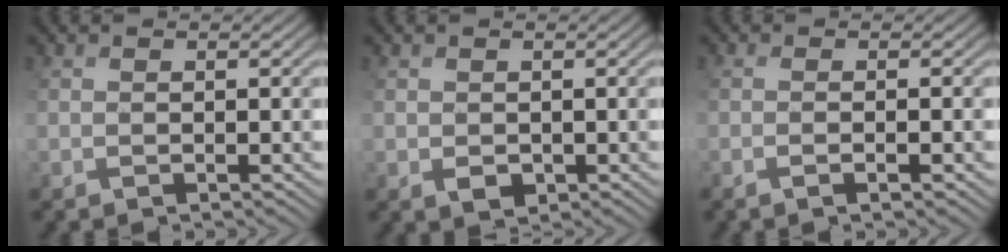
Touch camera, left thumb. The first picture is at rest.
{"total": 1.2, "force": [0.1, 1.1, 0.5], "torque": [-0.010, -0.006, 0.002]}
{"total": 1.9, "force": [-0.6, 0.0, 1.7], "torque": [-0.025, 0.006, -0.018]}